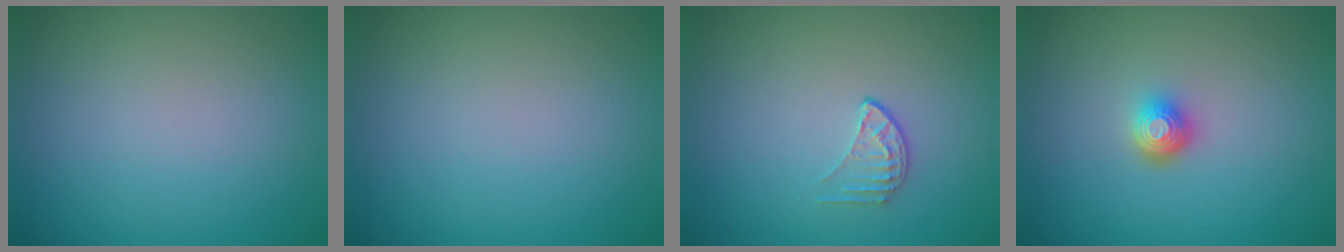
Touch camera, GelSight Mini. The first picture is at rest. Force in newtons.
{"total": 0.0}
{"total": 1.4, "press": 0.9, "slide": 1.1}
{"total": 2.0, "press": 1.5, "slide": 1.3}